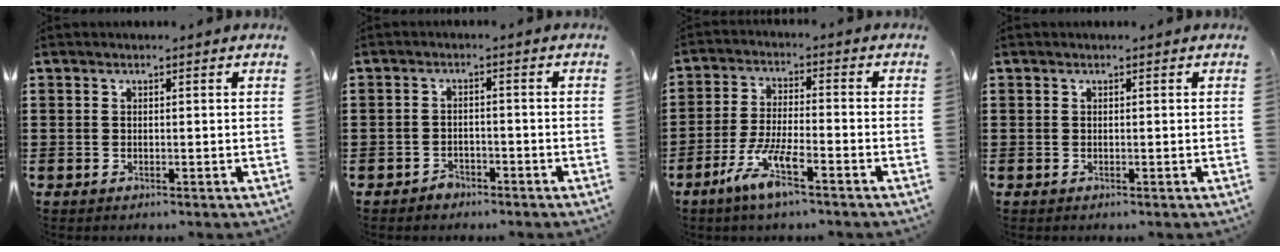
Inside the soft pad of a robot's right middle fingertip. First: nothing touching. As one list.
[{"total": 2.1, "force": [-1.8, 1.0, 0.2], "torque": [-0.010, 0.002, -0.040]}, {"total": 7.2, "force": [-4.5, 1.1, 5.5], "torque": [-0.120, -0.010, -0.086]}, {"total": 0.0}]